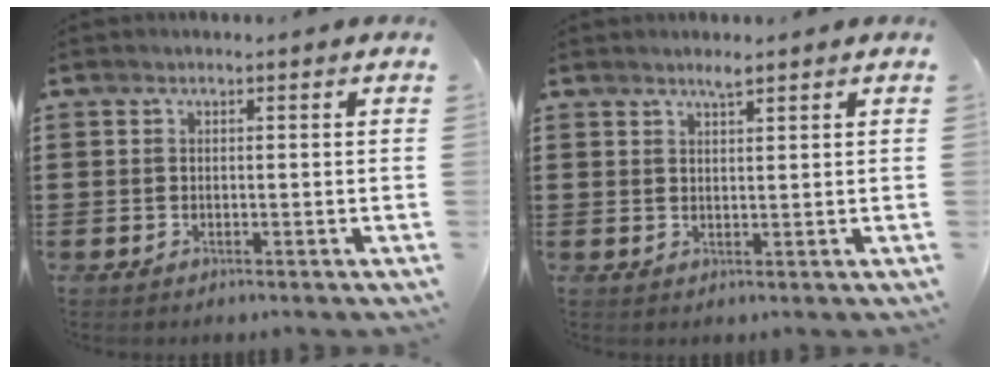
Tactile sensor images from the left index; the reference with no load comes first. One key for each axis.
{"total": 1.7, "fx": 1.5, "fy": 0.1, "fz": 0.8, "tx": -0.018, "ty": 0.000, "tz": 0.027}